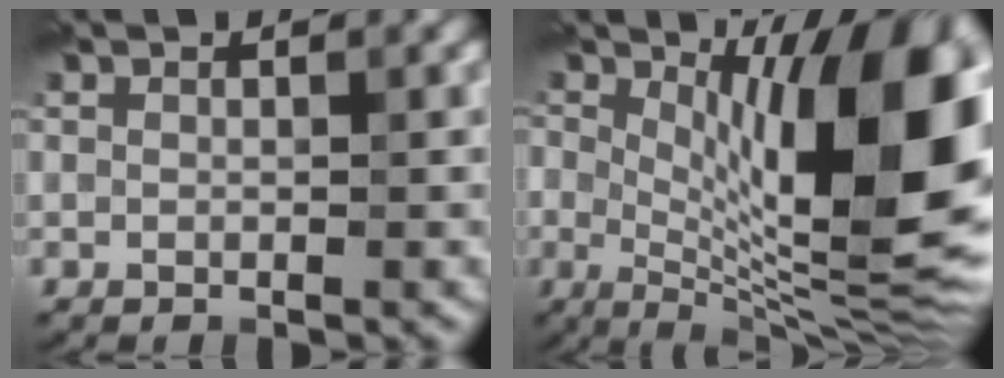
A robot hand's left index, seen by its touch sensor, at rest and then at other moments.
{"total": 15.5, "force": [2.2, 5.6, 14.3], "torque": [-0.191, 0.006, 0.032]}